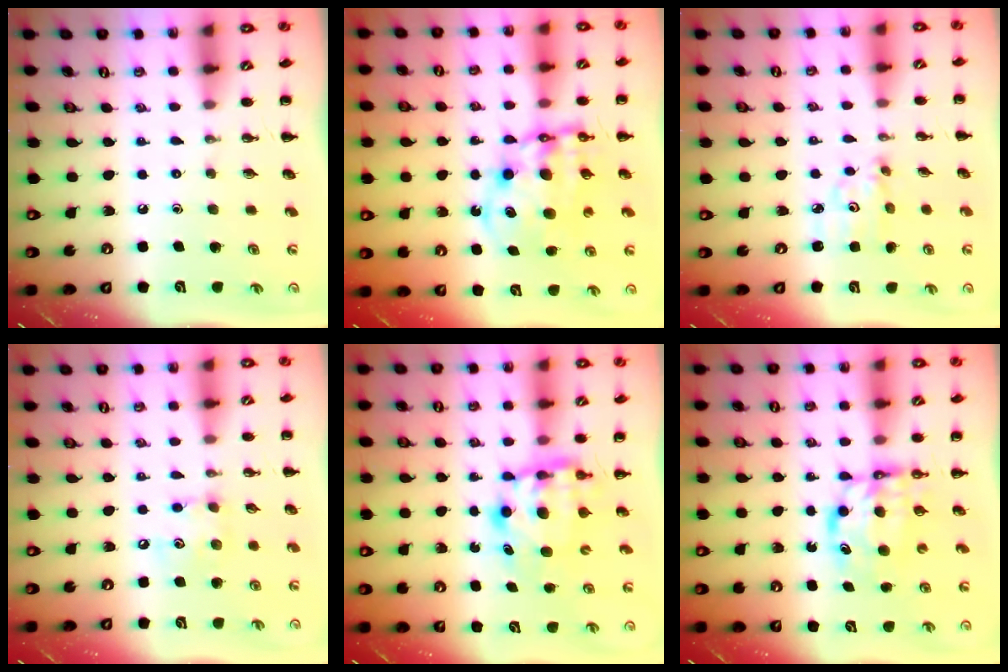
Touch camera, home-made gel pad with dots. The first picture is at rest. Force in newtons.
{"total": 10.6, "press": 10.3, "slide": 2.5}
{"total": 4.0, "press": 4.0, "slide": 0.1}
{"total": 6.7, "press": 6.7, "slide": 0.5}
{"total": 6.5, "press": 6.4, "slide": 0.9}
{"total": 6.5, "press": 6.4, "slide": 0.9}